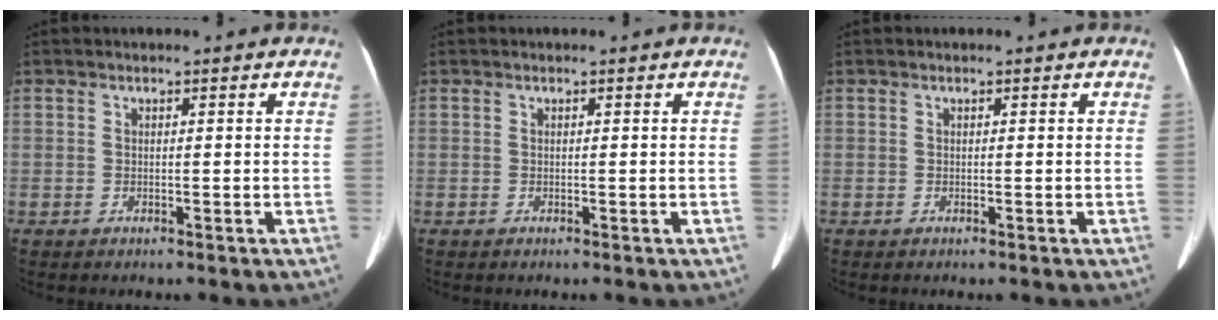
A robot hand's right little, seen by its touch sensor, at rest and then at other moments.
{"total": 0.0}
{"total": 0.0}